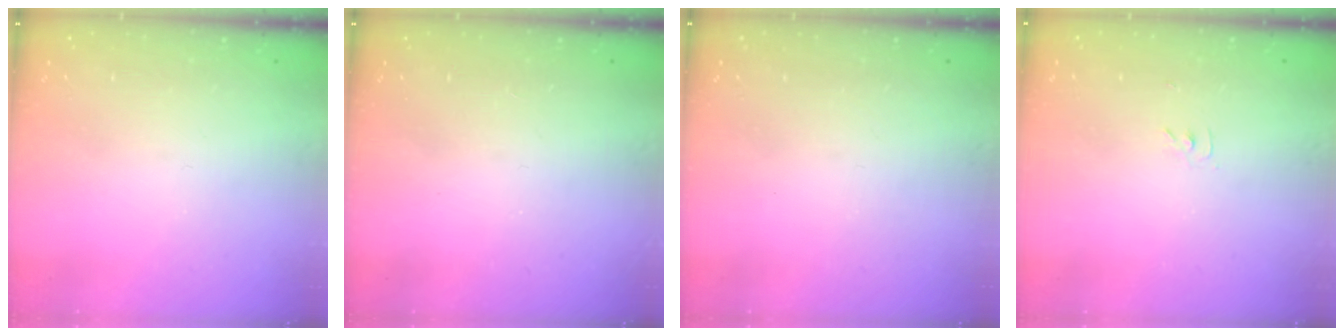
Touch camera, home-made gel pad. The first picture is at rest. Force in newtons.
{"total": 2.8, "press": 2.8, "slide": 0.4}
{"total": 0.0}
{"total": 3.5, "press": 3.5, "slide": 0.5}